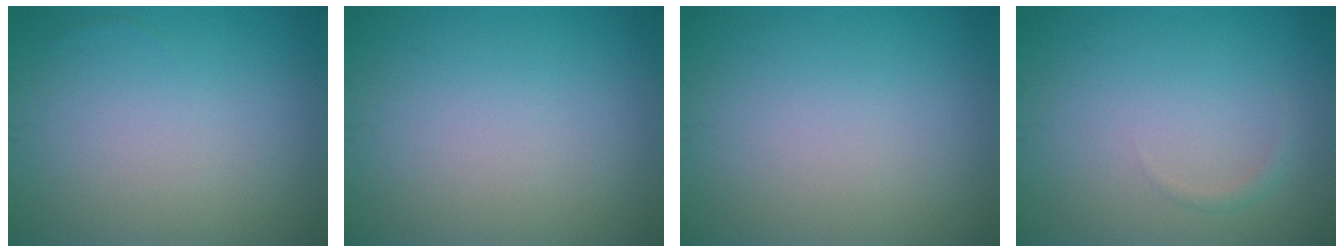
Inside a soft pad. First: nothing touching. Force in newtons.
{"total": 0.0}
{"total": 0.0}
{"total": 0.7, "press": 0.7, "slide": 0.0}